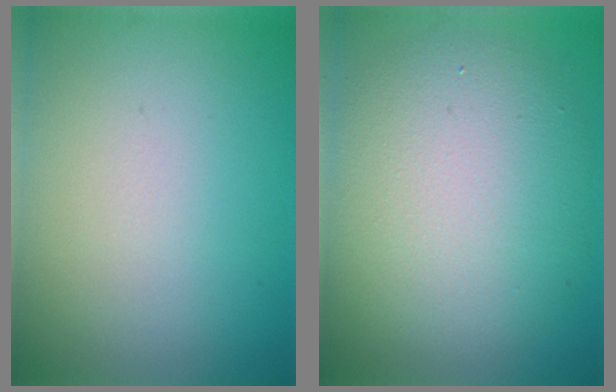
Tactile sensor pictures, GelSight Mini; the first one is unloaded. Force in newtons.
{"total": 8.8, "press": 8.8, "slide": 0.8}